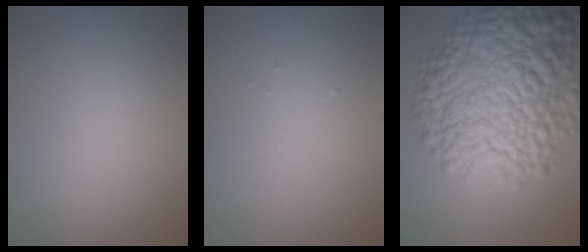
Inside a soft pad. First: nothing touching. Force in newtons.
{"total": 0.0}
{"total": 13.3, "press": 13.2, "slide": 0.4}